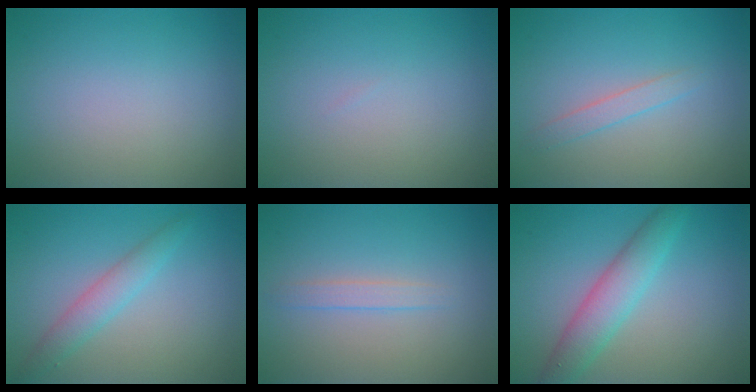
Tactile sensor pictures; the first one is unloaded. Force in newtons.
{"total": 0.0}
{"total": 1.3, "press": 1.3, "slide": 0.1}
{"total": 2.4, "press": 2.4, "slide": 0.1}
{"total": 1.3, "press": 1.3, "slide": 0.1}
{"total": 4.0, "press": 4.0, "slide": 0.1}